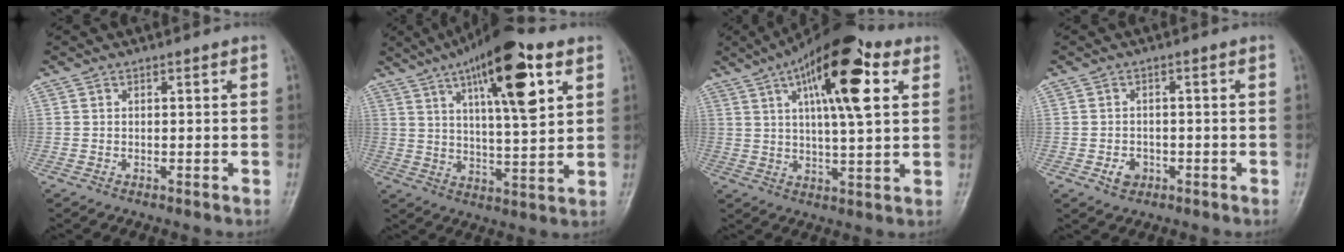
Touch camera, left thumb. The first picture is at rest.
{"total": 17.9, "force": [8.2, 5.0, 15.1], "torque": [-0.220, -0.021, 0.129]}
{"total": 17.2, "force": [6.7, 5.5, 14.9], "torque": [-0.219, -0.003, 0.098]}
{"total": 3.0, "force": [-1.2, 2.3, 1.4], "torque": [-0.015, 0.008, -0.017]}